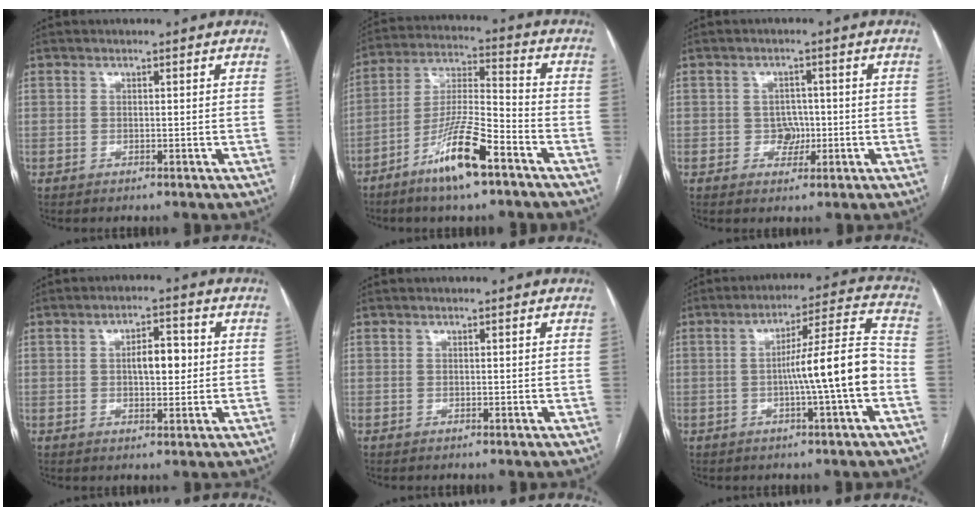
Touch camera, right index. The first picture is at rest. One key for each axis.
{"total": 12.4, "fx": -7.2, "fy": 1.5, "fz": 9.9, "tx": -0.195, "ty": -0.013, "tz": -0.136}
{"total": 3.0, "fx": -0.5, "fy": 2.7, "fz": 1.3, "tx": -0.011, "ty": 0.008, "tz": -0.003}
{"total": 5.4, "fx": 0.5, "fy": 2.3, "fz": 4.8, "tx": -0.077, "ty": 0.010, "tz": 0.009}
{"total": 0.0}
{"total": 11.5, "fx": -2.5, "fy": -0.6, "fz": 11.2, "tx": -0.176, "ty": 0.018, "tz": -0.041}